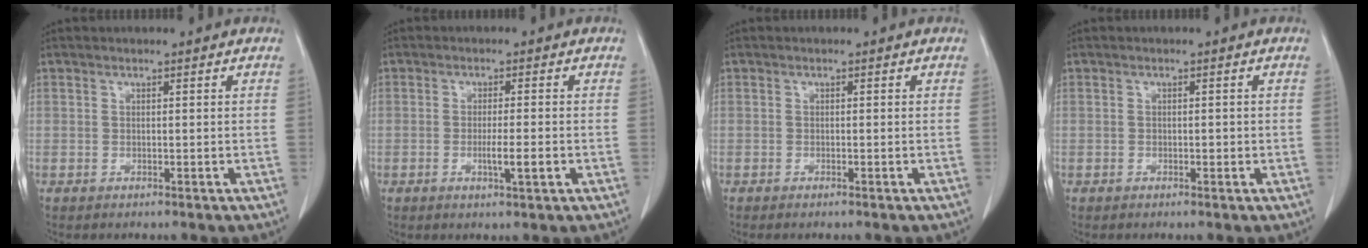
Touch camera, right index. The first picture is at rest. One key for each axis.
{"total": 3.5, "fx": -1.0, "fy": 0.1, "fz": 3.3, "tx": -0.057, "ty": -0.004, "tz": -0.015}
{"total": 0.7, "fx": -0.6, "fy": 0.1, "fz": 0.4, "tx": -0.012, "ty": -0.002, "tz": -0.009}
{"total": 0.8, "fx": -0.2, "fy": 0.5, "fz": 0.6, "tx": -0.009, "ty": 0.001, "tz": -0.004}